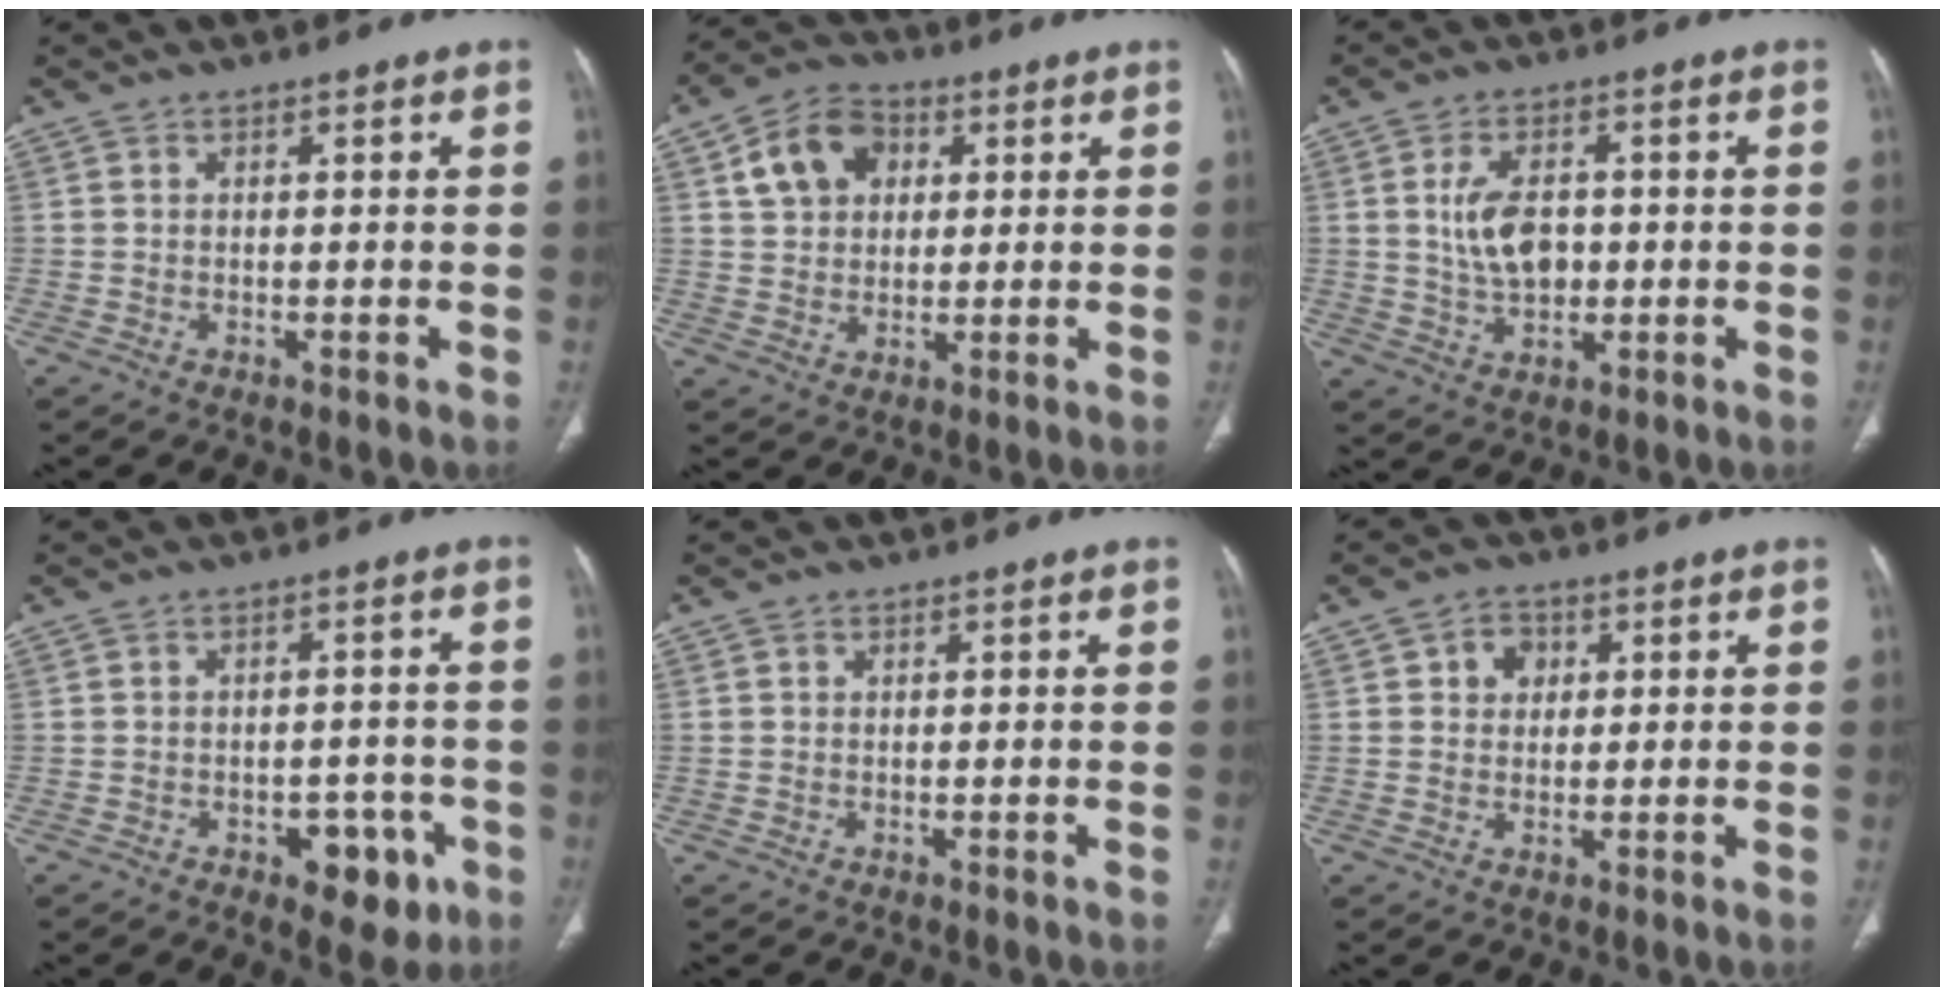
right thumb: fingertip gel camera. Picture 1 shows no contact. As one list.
[{"total": 10.3, "force": [3.4, 7.8, 5.8], "torque": [-0.079, 0.002, 0.055]}, {"total": 8.2, "force": [0.6, 5.2, 6.4], "torque": [-0.107, 0.000, 0.018]}, {"total": 7.5, "force": [-3.4, 4.5, 4.9], "torque": [-0.028, 0.018, -0.039]}, {"total": 0.0}, {"total": 4.2, "force": [1.3, 3.5, 1.9], "torque": [-0.008, -0.002, 0.019]}]